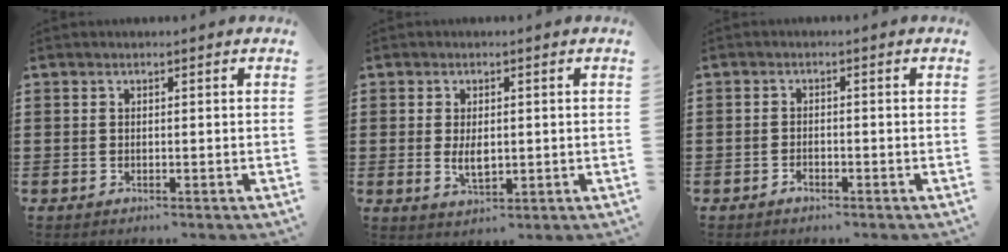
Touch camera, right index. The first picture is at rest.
{"total": 3.2, "force": [0.1, 1.6, 2.8], "torque": [-0.055, 0.002, 0.002]}
{"total": 1.2, "force": [-0.9, 0.6, 0.6], "torque": [-0.013, -0.003, -0.017]}